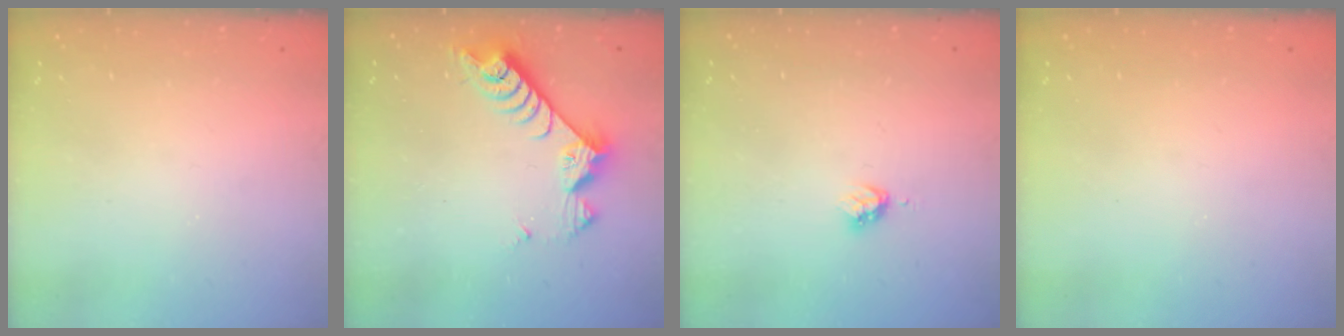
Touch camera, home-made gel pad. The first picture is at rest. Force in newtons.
{"total": 7.7, "press": 7.6, "slide": 1.2}
{"total": 2.9, "press": 2.8, "slide": 0.4}
{"total": 0.0}